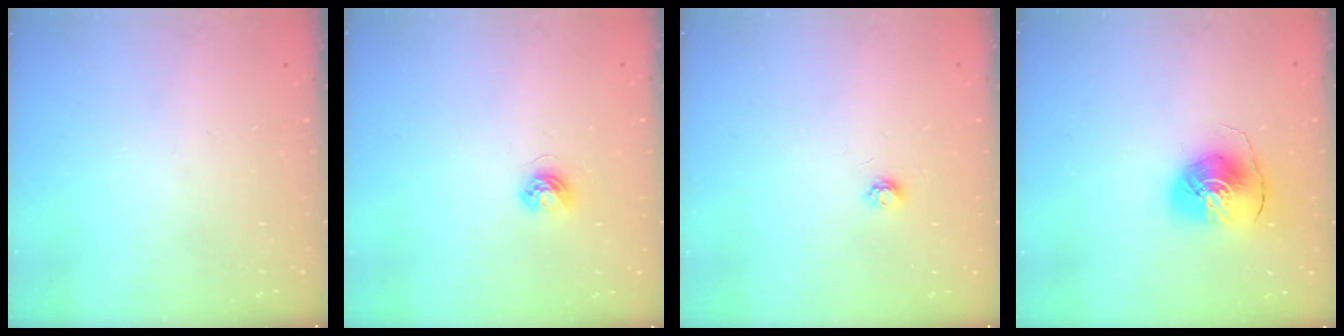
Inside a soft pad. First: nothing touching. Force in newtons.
{"total": 4.4, "press": 4.4, "slide": 0.5}
{"total": 3.9, "press": 3.8, "slide": 0.5}
{"total": 9.1, "press": 9.0, "slide": 0.9}